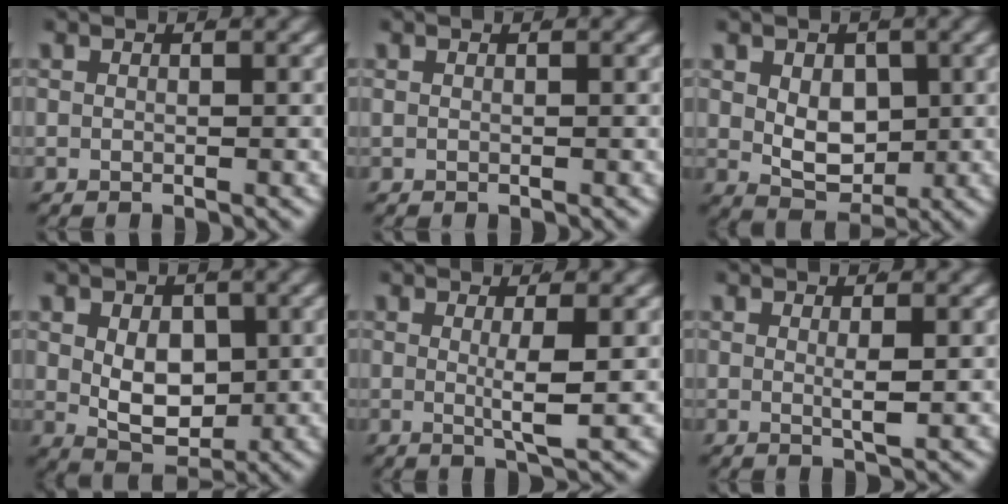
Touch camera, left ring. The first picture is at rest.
{"total": 0.0}
{"total": 4.4, "force": [0.3, 3.2, 3.0], "torque": [-0.053, -0.027, 0.021]}
{"total": 4.9, "force": [-0.1, 3.3, 3.6], "torque": [-0.062, -0.029, 0.014]}
{"total": 2.7, "force": [0.2, -0.2, 2.7], "torque": [-0.046, -0.013, 0.008]}
{"total": 1.5, "force": [0.3, -0.2, 1.5], "torque": [-0.029, -0.010, 0.010]}